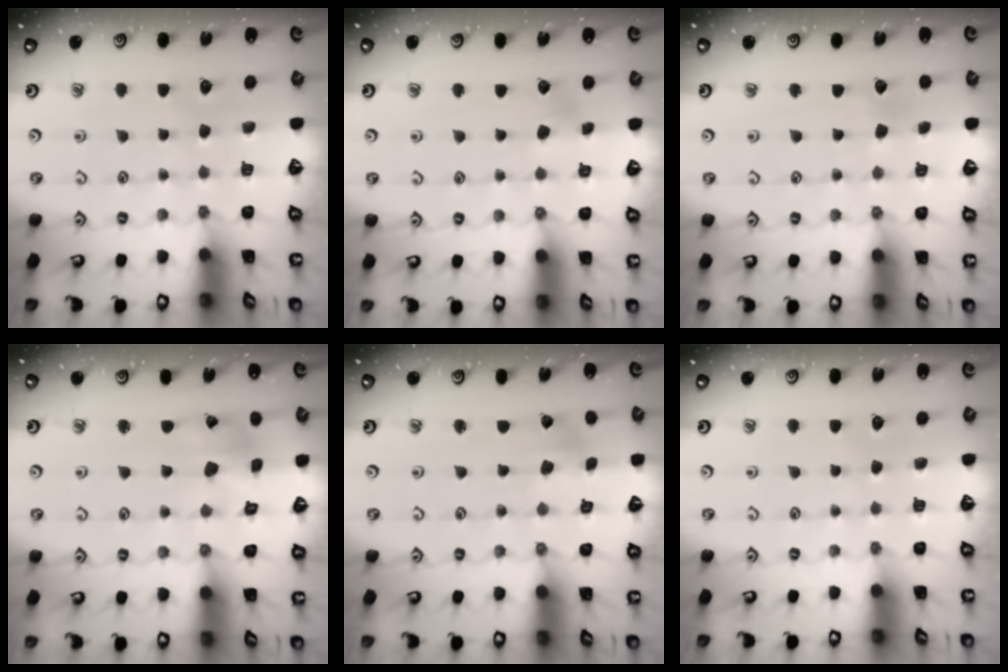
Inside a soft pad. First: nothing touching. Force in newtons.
{"total": 2.8, "press": 2.8, "slide": 0.6}
{"total": 2.9, "press": 2.9, "slide": 0.3}
{"total": 5.2, "press": 5.1, "slide": 0.6}
{"total": 1.2, "press": 1.2, "slide": 0.1}
{"total": 0.0}